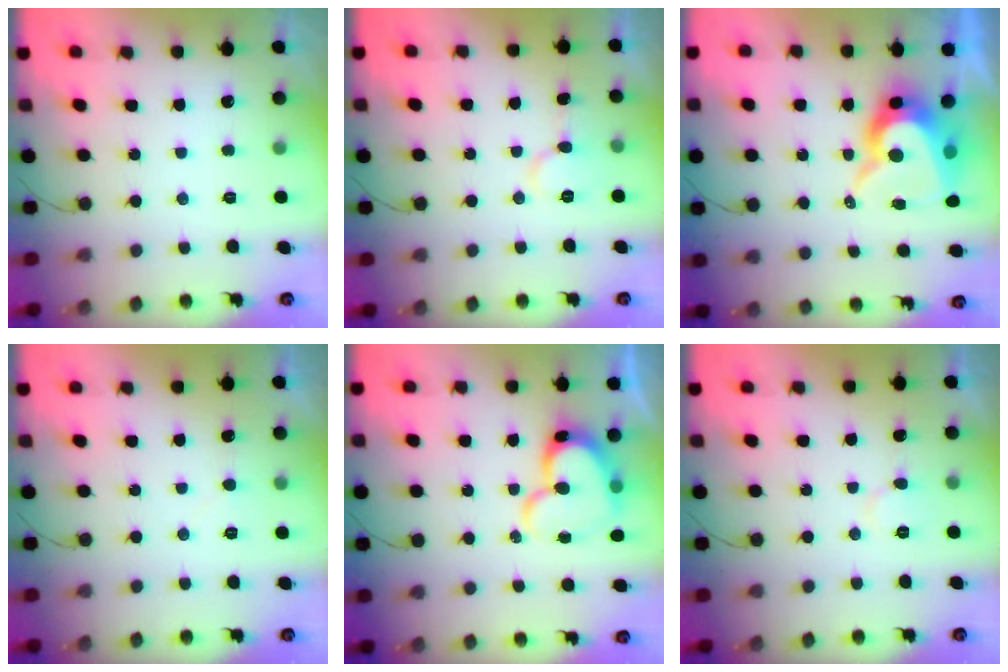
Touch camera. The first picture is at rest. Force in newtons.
{"total": 6.3, "press": 6.3, "slide": 0.5}
{"total": 12.5, "press": 12.5, "slide": 1.0}
{"total": 3.9, "press": 3.9, "slide": 0.4}
{"total": 16.2, "press": 16.1, "slide": 1.4}
{"total": 4.3, "press": 4.3, "slide": 0.5}